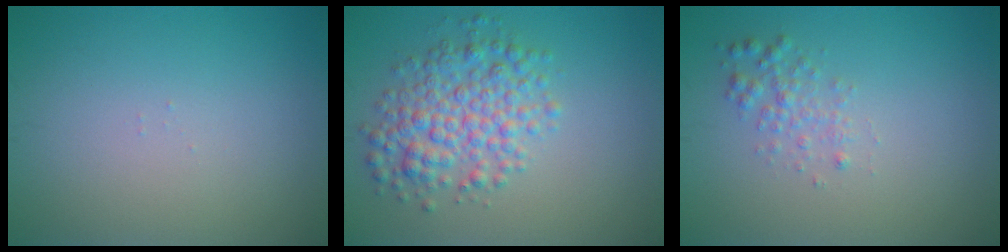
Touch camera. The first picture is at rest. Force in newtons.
{"total": 5.0, "press": 5.0, "slide": 0.0}
{"total": 1.7, "press": 1.7, "slide": 0.0}